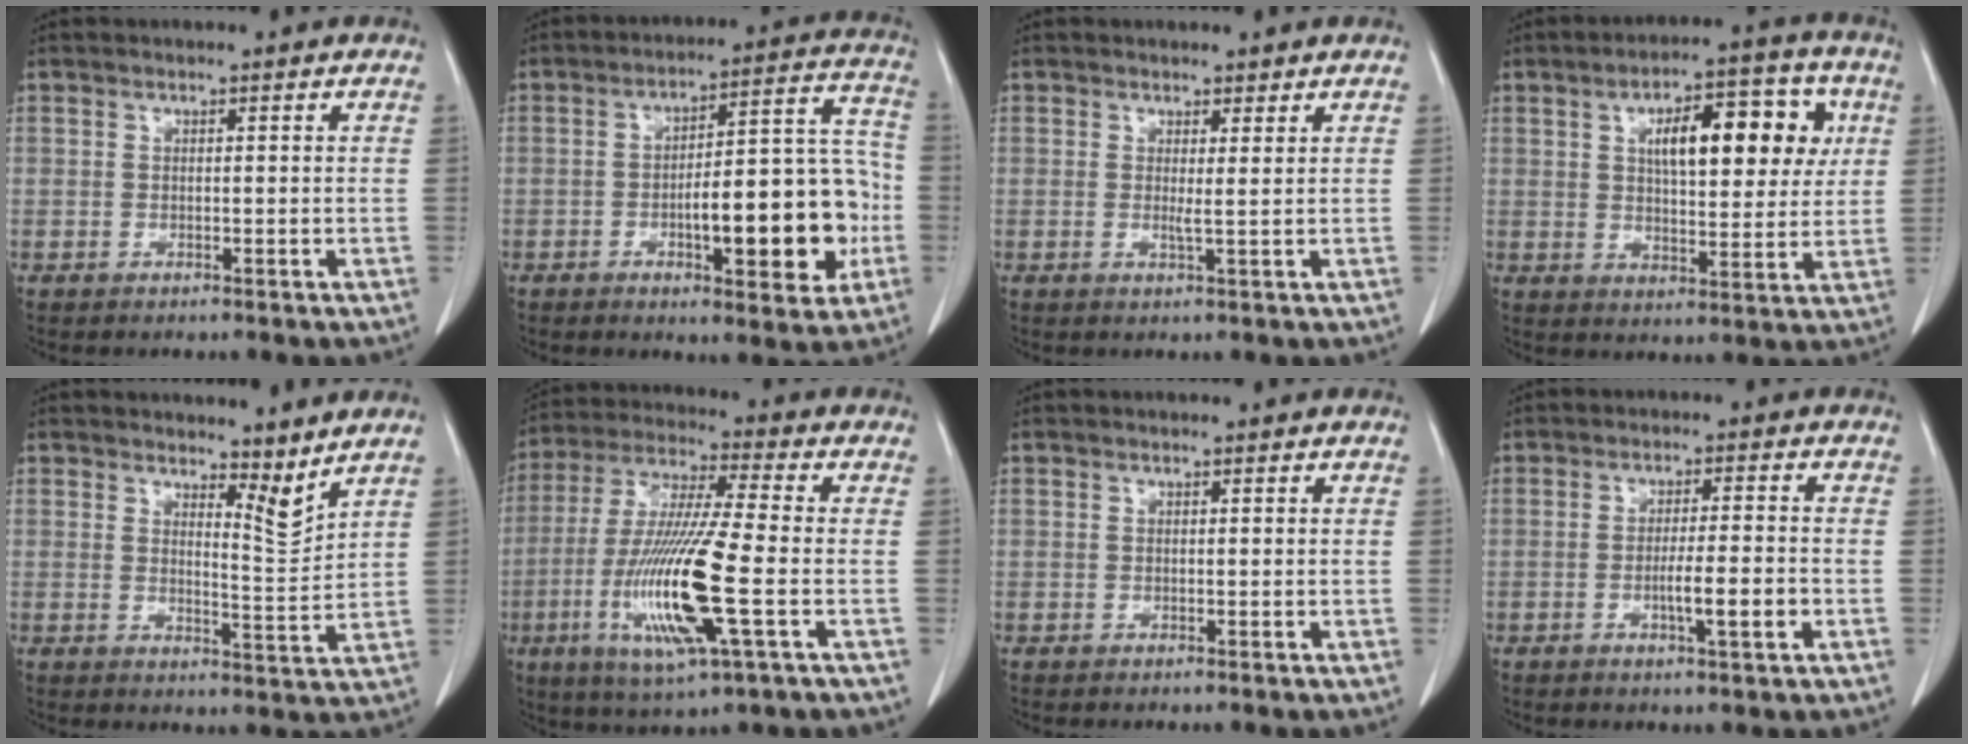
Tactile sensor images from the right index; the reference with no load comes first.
{"total": 16.7, "force": [-3.8, 4.8, 15.5], "torque": [-0.207, 0.035, -0.051]}
{"total": 1.1, "force": [0.7, 0.0, 0.9], "torque": [-0.015, -0.006, 0.010]}
{"total": 13.6, "force": [4.1, 5.4, 11.9], "torque": [-0.166, 0.030, 0.061]}
{"total": 4.8, "force": [4.1, 0.8, 2.3], "torque": [-0.031, -0.019, 0.066]}
{"total": 16.7, "force": [-4.2, 1.0, 16.1], "torque": [-0.332, -0.019, -0.079]}
{"total": 0.0}
{"total": 5.3, "force": [-1.6, 0.2, 5.1], "torque": [-0.080, -0.004, -0.026]}